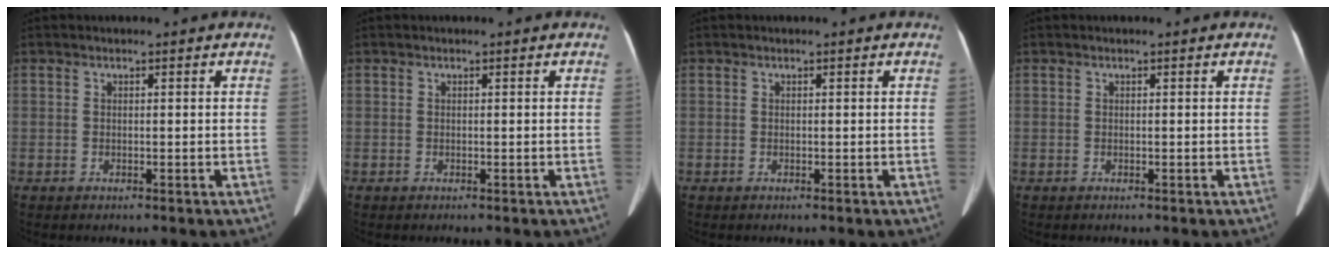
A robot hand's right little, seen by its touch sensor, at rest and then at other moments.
{"total": 0.0}
{"total": 0.0}
{"total": 0.0}